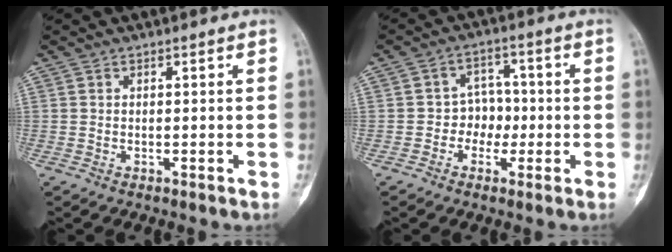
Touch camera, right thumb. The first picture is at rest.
{"total": 5.2, "force": [-1.2, 4.5, 2.4], "torque": [0.006, 0.018, -0.033]}